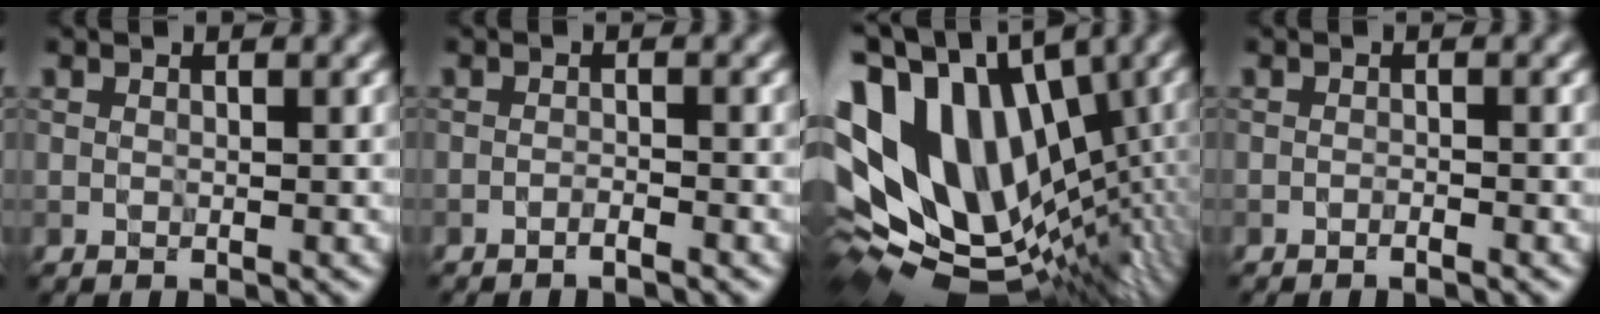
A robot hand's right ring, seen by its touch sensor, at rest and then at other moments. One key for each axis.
{"total": 1.1, "fx": -1.0, "fy": 0.1, "fz": 0.4, "tx": -0.006, "ty": 0.002, "tz": -0.022}
{"total": 18.4, "fx": 2.2, "fy": 11.9, "fz": 13.9, "tx": -0.231, "ty": -0.014, "tz": 0.079}
{"total": 0.7, "fx": -0.7, "fy": 0.1, "fz": 0.2, "tx": -0.004, "ty": 0.001, "tz": -0.015}